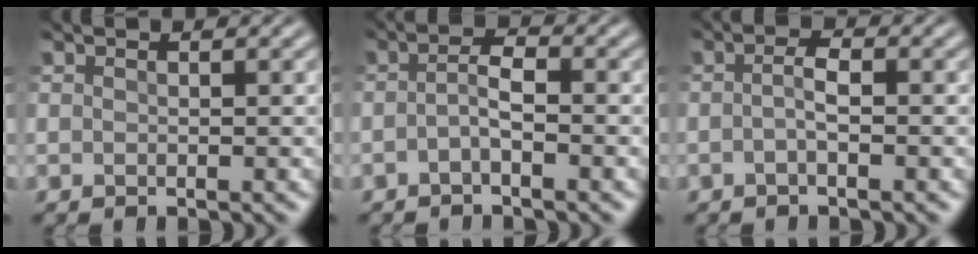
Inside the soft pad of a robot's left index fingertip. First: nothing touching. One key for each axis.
{"total": 2.0, "fx": -1.0, "fy": 0.5, "fz": 1.6, "tx": -0.034, "ty": 0.005, "tz": -0.025}
{"total": 1.7, "fx": -0.6, "fy": 0.4, "fz": 1.5, "tx": -0.032, "ty": 0.003, "tz": -0.017}